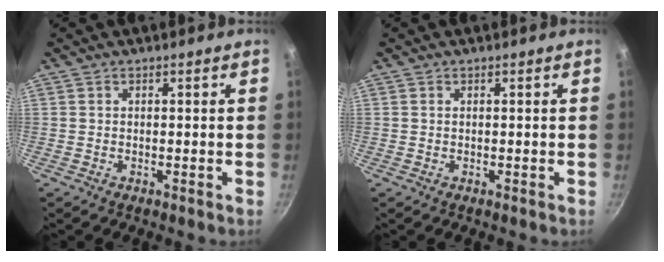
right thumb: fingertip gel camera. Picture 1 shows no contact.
{"total": 0.0}